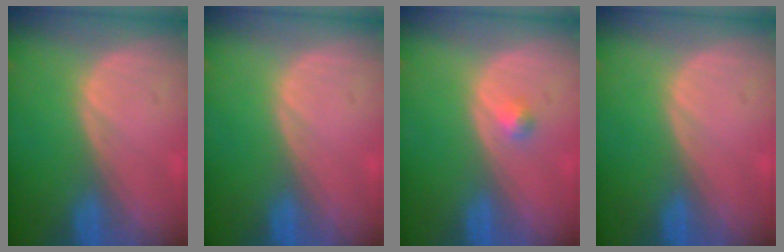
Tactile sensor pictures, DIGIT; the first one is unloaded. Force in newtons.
{"total": 0.0}
{"total": 1.5, "press": 1.3, "slide": 0.8}
{"total": 0.0}